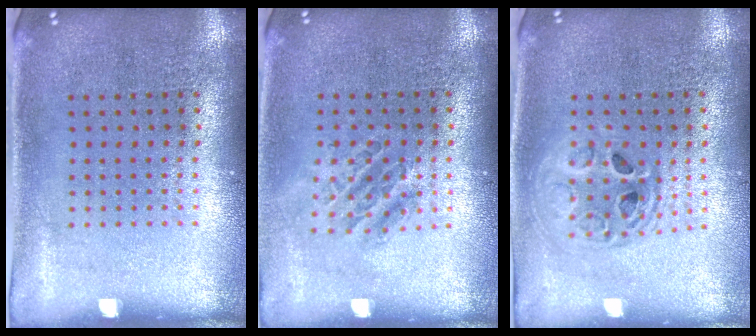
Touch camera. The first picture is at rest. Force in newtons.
{"total": 1.1, "press": 1.0, "slide": 0.4}
{"total": 1.6, "press": 1.4, "slide": 0.8}